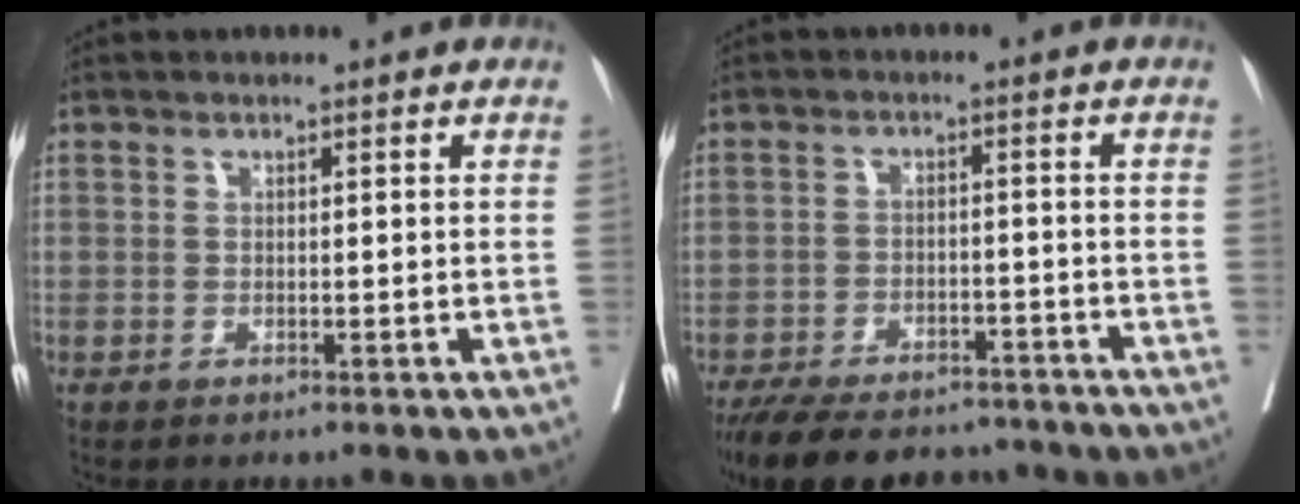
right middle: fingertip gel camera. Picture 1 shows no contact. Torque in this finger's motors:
{"motor_torque": [1.08, -1.06, 0.41, 0.06]}